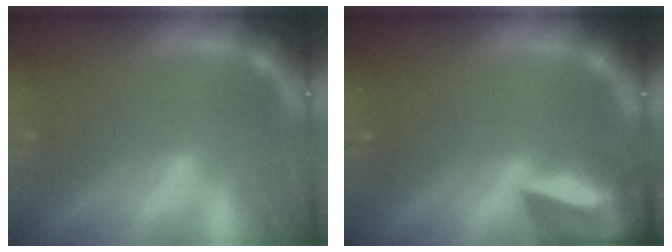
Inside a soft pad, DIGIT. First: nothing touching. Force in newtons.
{"total": 7.9}